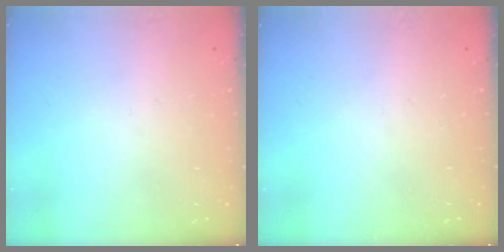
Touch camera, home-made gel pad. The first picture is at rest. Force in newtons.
{"total": 0.0}